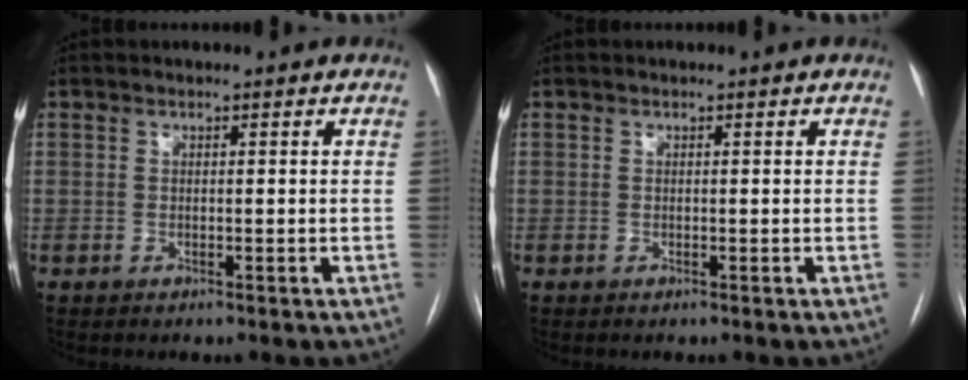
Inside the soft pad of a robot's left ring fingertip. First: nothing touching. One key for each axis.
{"total": 0.0}